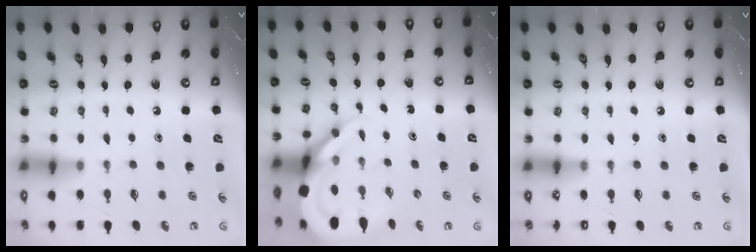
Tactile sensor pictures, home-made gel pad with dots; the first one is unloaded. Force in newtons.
{"total": 8.8, "press": 8.8, "slide": 0.8}
{"total": 0.0}